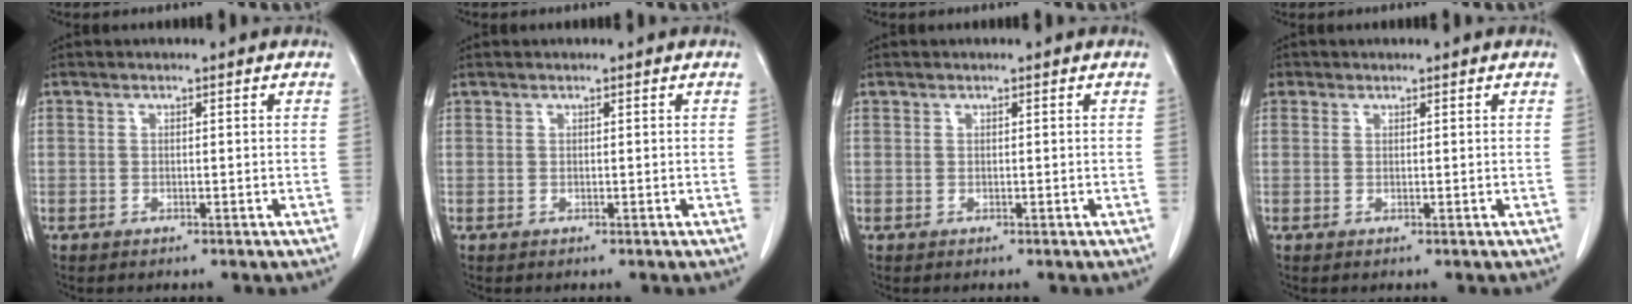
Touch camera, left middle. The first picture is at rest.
{"total": 0.0}
{"total": 0.0}
{"total": 1.8, "force": [1.0, 1.5, 0.2], "torque": [0.003, 0.010, 0.017]}